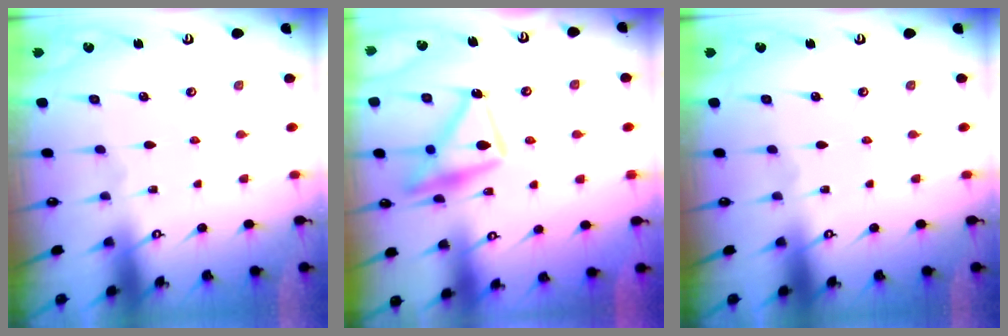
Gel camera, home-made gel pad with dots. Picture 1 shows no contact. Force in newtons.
{"total": 16.6, "press": 16.5, "slide": 1.1}
{"total": 0.0}